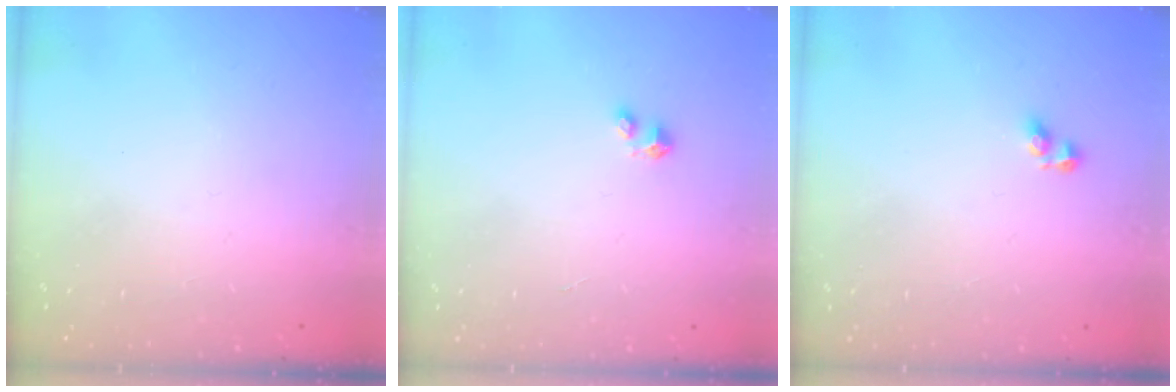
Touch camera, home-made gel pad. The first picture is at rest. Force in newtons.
{"total": 2.4, "press": 2.4, "slide": 0.1}
{"total": 2.8, "press": 2.8, "slide": 0.1}